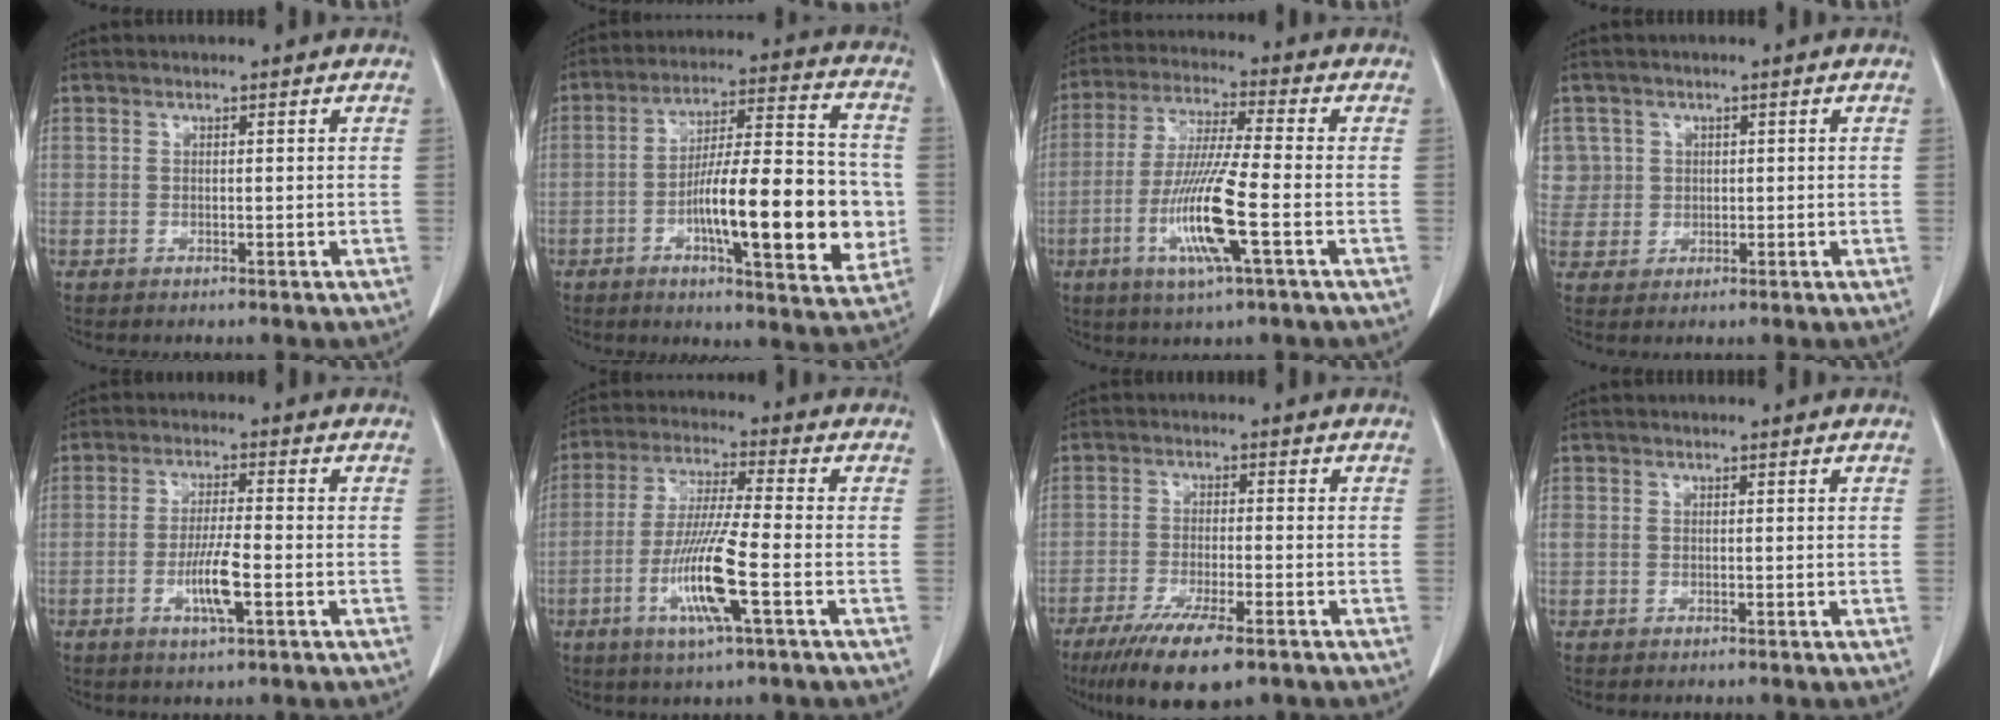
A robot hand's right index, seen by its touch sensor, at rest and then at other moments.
{"total": 18.7, "force": [-3.6, 3.9, 17.9], "torque": [-0.277, 0.013, -0.051]}
{"total": 12.1, "force": [-3.7, 0.0, 11.5], "torque": [-0.234, -0.015, -0.073]}
{"total": 4.4, "force": [1.4, 4.1, -0.3], "torque": [0.022, 0.012, 0.034]}
{"total": 6.0, "force": [-2.0, 0.5, 5.6], "torque": [-0.107, -0.006, -0.034]}
{"total": 11.2, "force": [-3.7, 0.0, 10.6], "torque": [-0.213, -0.015, -0.073]}
{"total": 11.6, "force": [-7.7, 2.1, 8.4], "torque": [-0.139, -0.026, -0.122]}
{"total": 1.1, "force": [0.0, 1.0, 0.4], "torque": [-0.012, 0.013, 0.005]}